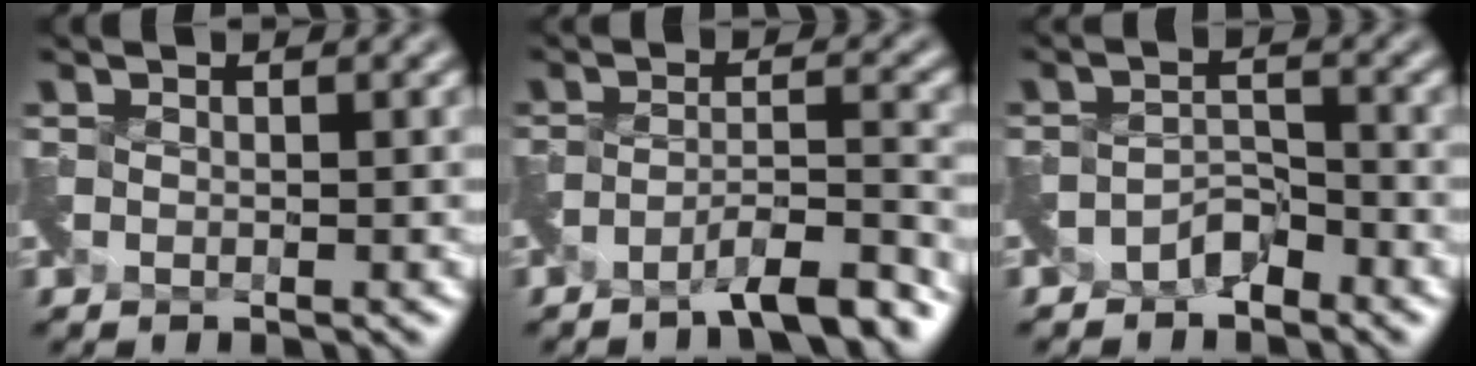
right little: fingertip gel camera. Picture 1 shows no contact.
{"total": 5.3, "force": [-4.4, 0.5, 2.9], "torque": [-0.044, 0.001, -0.069]}
{"total": 1.8, "force": [-1.7, 0.5, 0.4], "torque": [-0.011, 0.005, -0.030]}